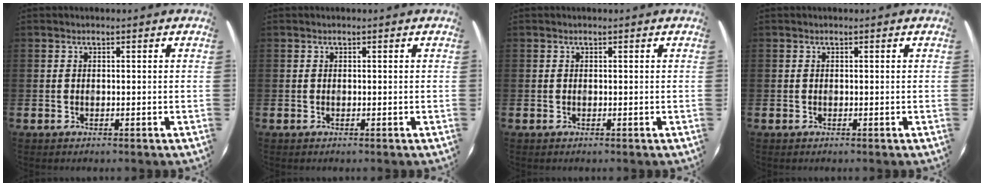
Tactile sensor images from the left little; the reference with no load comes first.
{"total": 0.0}
{"total": 0.0}
{"total": 0.0}